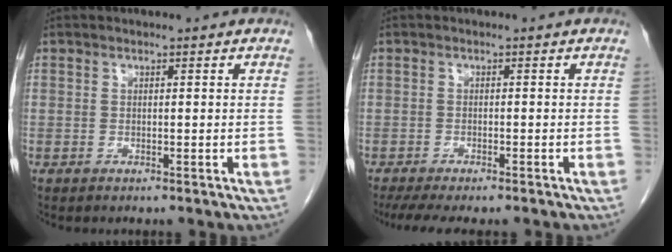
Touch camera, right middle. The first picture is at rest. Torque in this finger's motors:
{"motor_torque": [0.94, -0.65, 0.04, 0.01]}